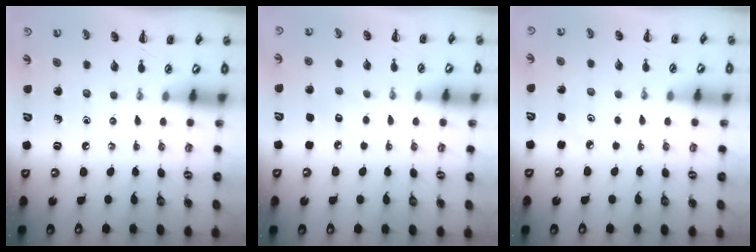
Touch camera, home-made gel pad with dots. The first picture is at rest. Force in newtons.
{"total": 5.6, "press": 5.5, "slide": 1.0}
{"total": 4.4, "press": 4.2, "slide": 1.2}